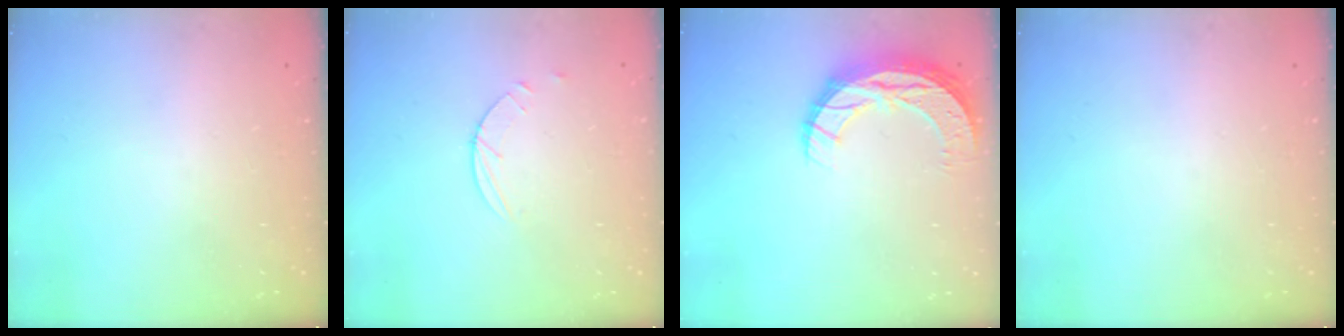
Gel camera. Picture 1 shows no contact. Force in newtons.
{"total": 2.5, "press": 2.4, "slide": 0.3}
{"total": 11.7, "press": 11.6, "slide": 0.8}
{"total": 0.0}